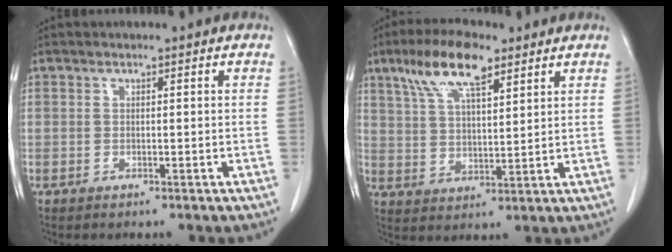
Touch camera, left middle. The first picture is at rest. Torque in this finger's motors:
{"motor_torque": [1.29, -0.85, 0.17, 0.05]}